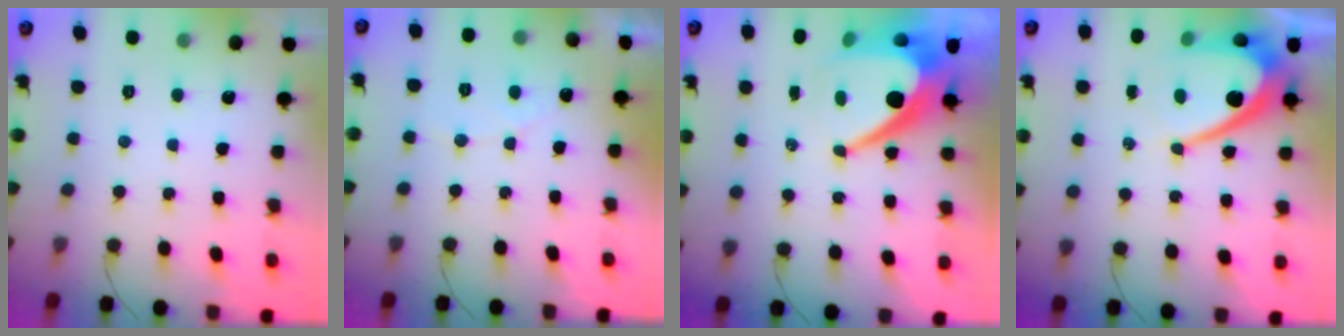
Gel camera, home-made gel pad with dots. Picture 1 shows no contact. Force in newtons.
{"total": 3.9, "press": 3.9, "slide": 0.1}
{"total": 14.6, "press": 14.6, "slide": 1.0}
{"total": 12.1, "press": 12.1, "slide": 0.8}